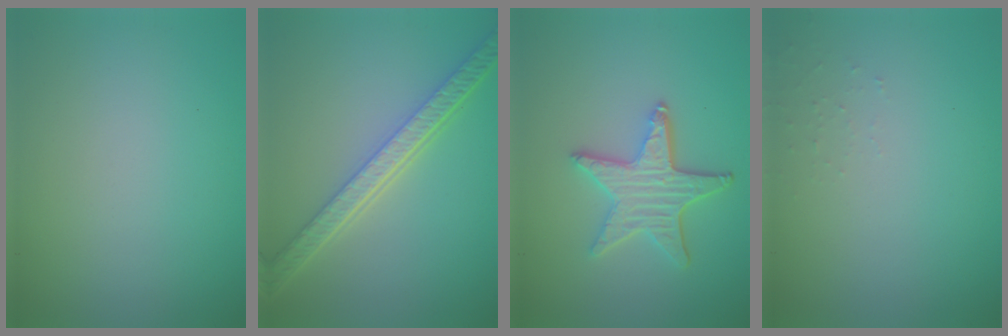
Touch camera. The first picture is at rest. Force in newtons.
{"total": 5.7, "press": 4.4, "slide": 3.7}
{"total": 4.3, "press": 3.7, "slide": 2.2}
{"total": 0.7, "press": 0.7, "slide": 0.1}